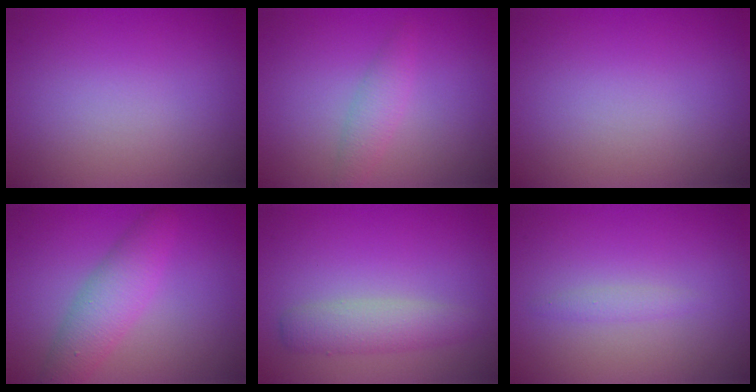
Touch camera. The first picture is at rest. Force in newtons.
{"total": 1.8, "press": 1.8, "slide": 0.0}
{"total": 0.0}
{"total": 4.0, "press": 4.0, "slide": 0.1}
{"total": 2.9, "press": 2.9, "slide": 0.1}
{"total": 1.0, "press": 1.0, "slide": 0.0}